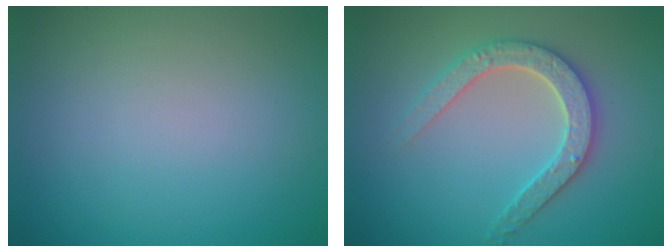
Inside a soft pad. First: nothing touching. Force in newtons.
{"total": 3.3, "press": 3.3, "slide": 0.6}